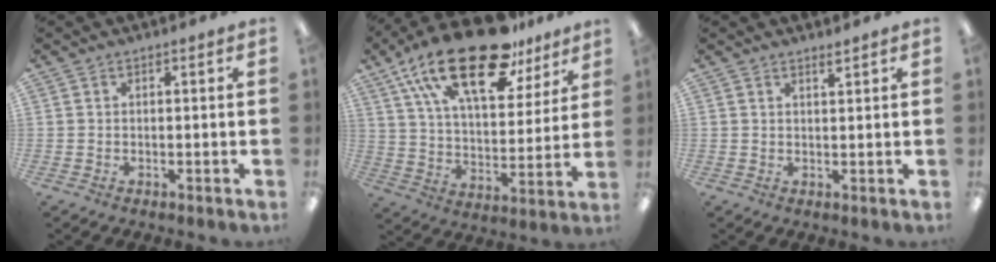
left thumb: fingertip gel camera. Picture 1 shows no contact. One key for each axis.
{"total": 25.0, "fx": 16.4, "fy": 10.4, "fz": 15.8, "tx": -0.280, "ty": -0.087, "tz": 0.281}
{"total": 1.6, "fx": 1.5, "fy": 0.0, "fz": 0.6, "tx": -0.014, "ty": -0.003, "tz": 0.027}